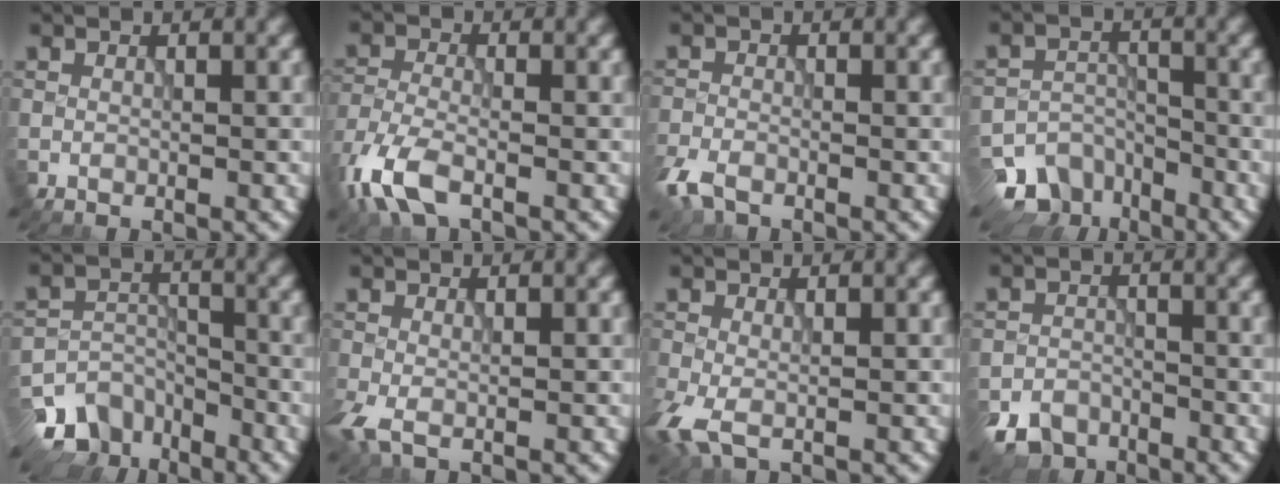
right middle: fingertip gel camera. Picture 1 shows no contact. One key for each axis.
{"total": 6.0, "fx": -3.9, "fy": 2.4, "fz": 3.9, "tx": -0.091, "ty": -0.013, "tz": -0.089}
{"total": 2.9, "fx": -2.1, "fy": 1.3, "fz": 1.5, "tx": -0.035, "ty": -0.009, "tz": -0.051}
{"total": 6.9, "fx": -5.1, "fy": 4.4, "fz": 1.6, "tx": -0.001, "ty": -0.012, "tz": -0.077}
{"total": 7.5, "fx": -5.6, "fy": 4.6, "fz": 2.0, "tx": -0.018, "ty": -0.010, "tz": -0.095}
{"total": 2.2, "fx": -0.7, "fy": 0.9, "fz": 1.9, "tx": -0.053, "ty": -0.008, "tz": -0.016}
{"total": 3.4, "fx": -1.0, "fy": 1.6, "fz": 2.8, "tx": -0.080, "ty": -0.010, "tz": -0.023}
{"total": 4.4, "fx": -3.5, "fy": 2.5, "fz": 1.1, "tx": -0.016, "ty": -0.009, "tz": -0.064}